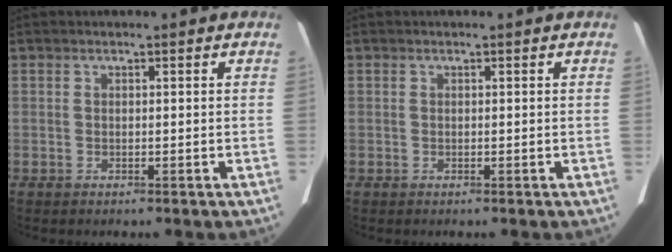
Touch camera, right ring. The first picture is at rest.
{"total": 0.0}